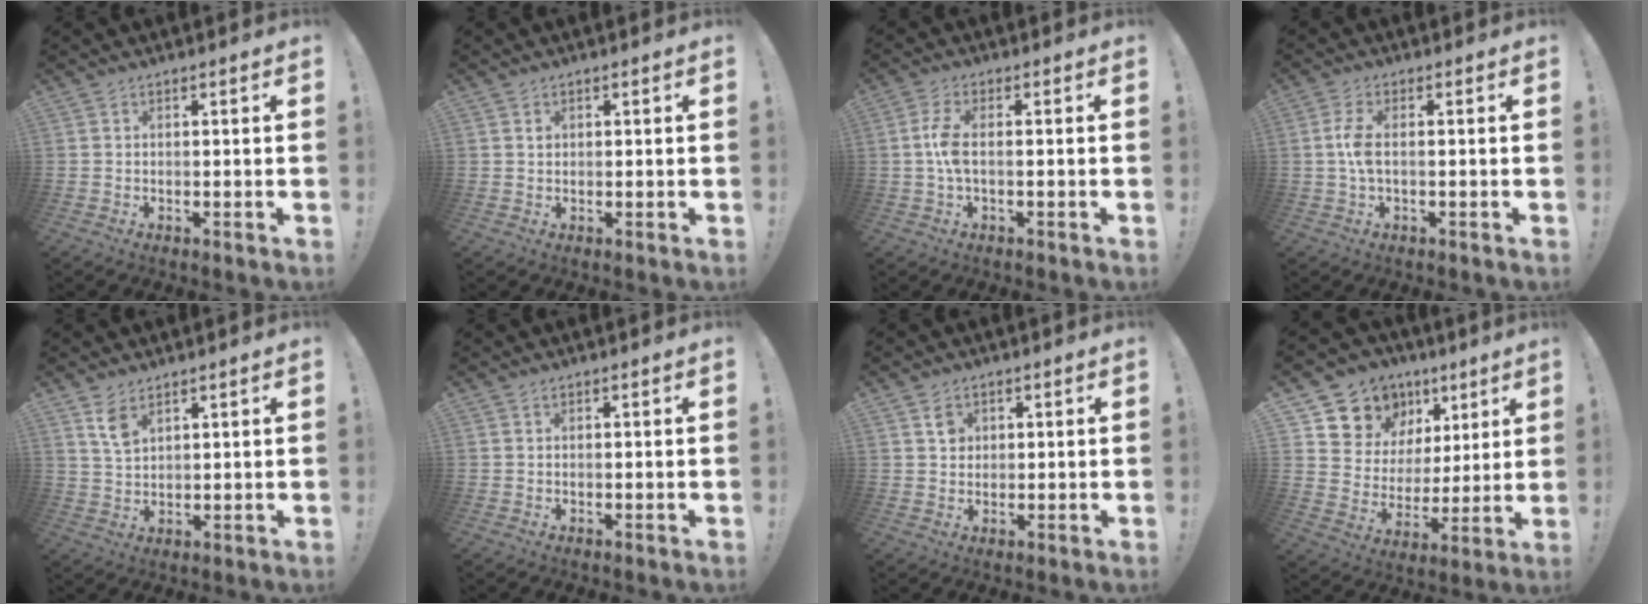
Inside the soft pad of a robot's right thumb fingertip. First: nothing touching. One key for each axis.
{"total": 0.7, "fx": 0.3, "fy": 0.6, "fz": 0.0, "tx": 0.008, "ty": -0.002, "tz": 0.004}
{"total": 6.0, "fx": -0.4, "fy": 1.9, "fz": 5.7, "tx": -0.125, "ty": 0.000, "tz": -0.010}
{"total": 5.0, "fx": -0.3, "fy": 1.4, "fz": 4.8, "tx": -0.105, "ty": 0.002, "tz": -0.008}
{"total": 5.2, "fx": 3.2, "fy": 2.5, "fz": 3.2, "tx": -0.046, "ty": -0.020, "tz": 0.058}
{"total": 0.0}
{"total": 2.9, "fx": 1.1, "fy": 2.6, "fz": 0.8, "tx": 0.010, "ty": -0.009, "tz": 0.015}
{"total": 12.3, "fx": 7.8, "fy": 9.3, "fz": 1.9, "tx": -0.043, "ty": -0.061, "tz": 0.165}